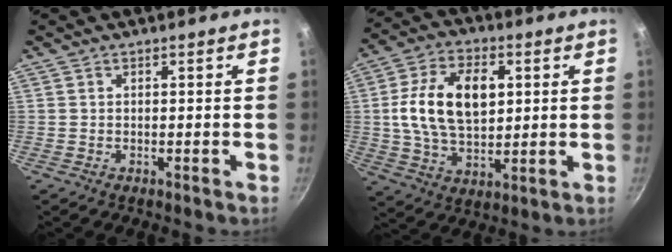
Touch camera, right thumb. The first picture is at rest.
{"total": 15.8, "force": [2.6, 9.8, 12.2], "torque": [-0.201, 0.003, 0.043]}